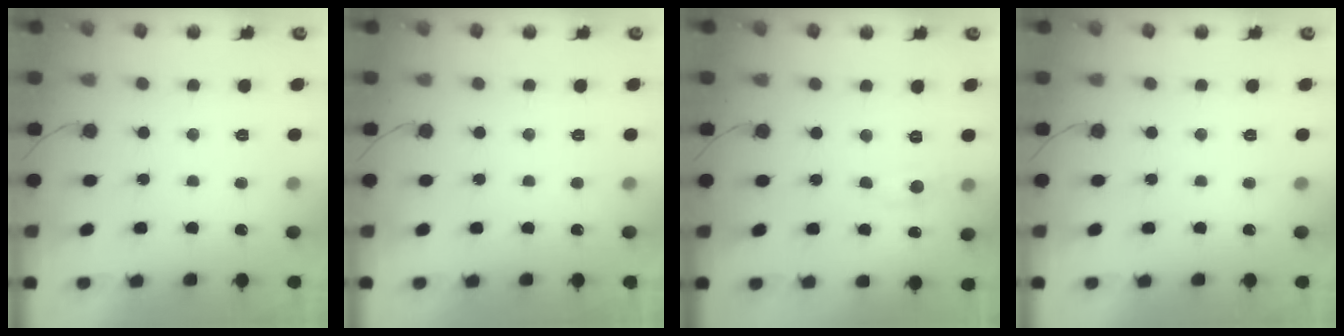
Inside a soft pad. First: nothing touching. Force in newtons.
{"total": 0.0}
{"total": 4.5, "press": 4.4, "slide": 0.6}
{"total": 0.0}